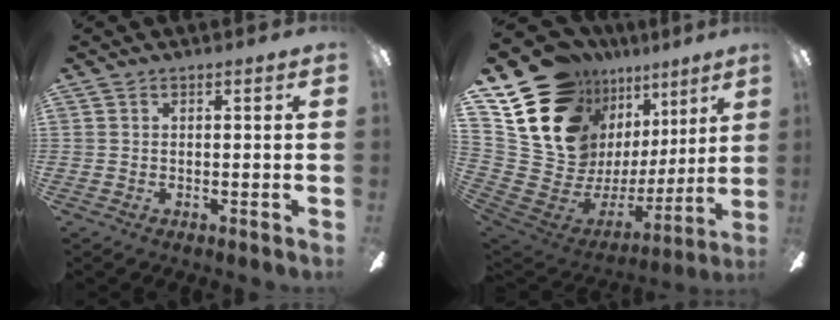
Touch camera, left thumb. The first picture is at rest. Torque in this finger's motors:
{"motor_torque": [2.51, 2.50, 1.44, -1.33, 0.13]}